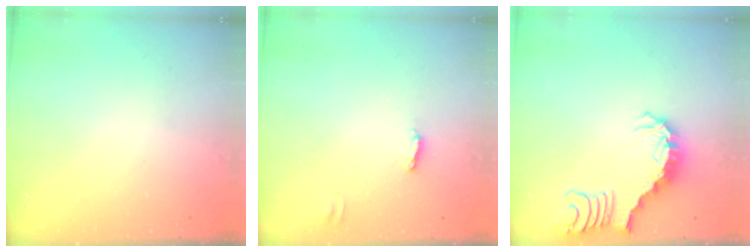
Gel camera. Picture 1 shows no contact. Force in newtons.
{"total": 3.8, "press": 3.8, "slide": 0.3}
{"total": 3.0, "press": 2.9, "slide": 0.5}